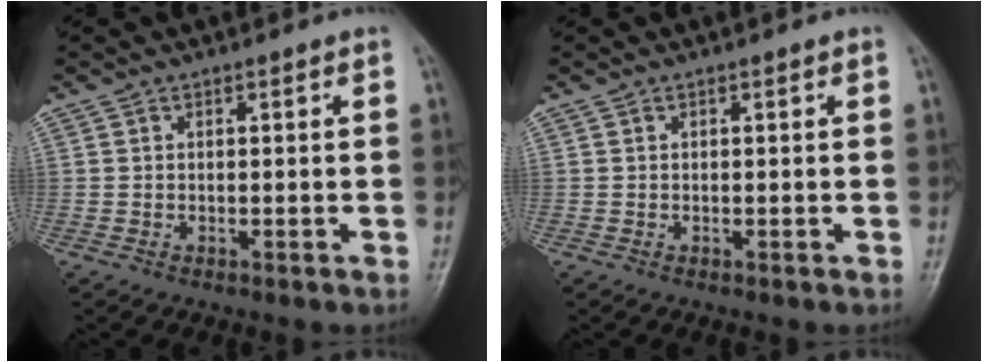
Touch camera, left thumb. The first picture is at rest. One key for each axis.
{"total": 0.0}